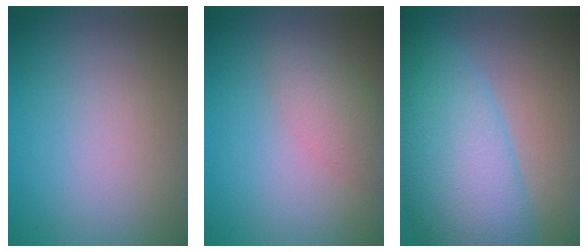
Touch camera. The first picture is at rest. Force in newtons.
{"total": 2.7, "press": 2.7, "slide": 0.1}
{"total": 10.5, "press": 10.4, "slide": 0.2}